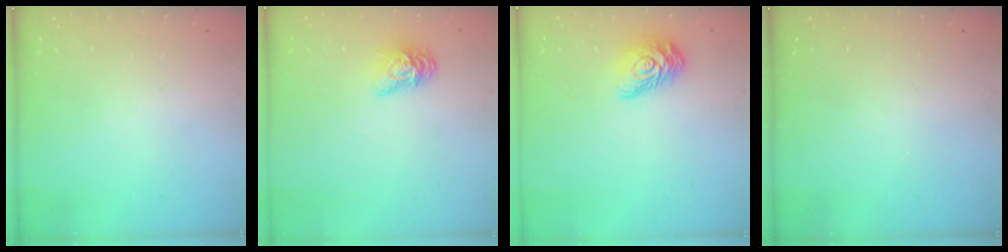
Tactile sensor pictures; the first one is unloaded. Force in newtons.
{"total": 8.6, "press": 8.6, "slide": 0.4}
{"total": 11.9, "press": 11.9, "slide": 0.5}
{"total": 0.0}